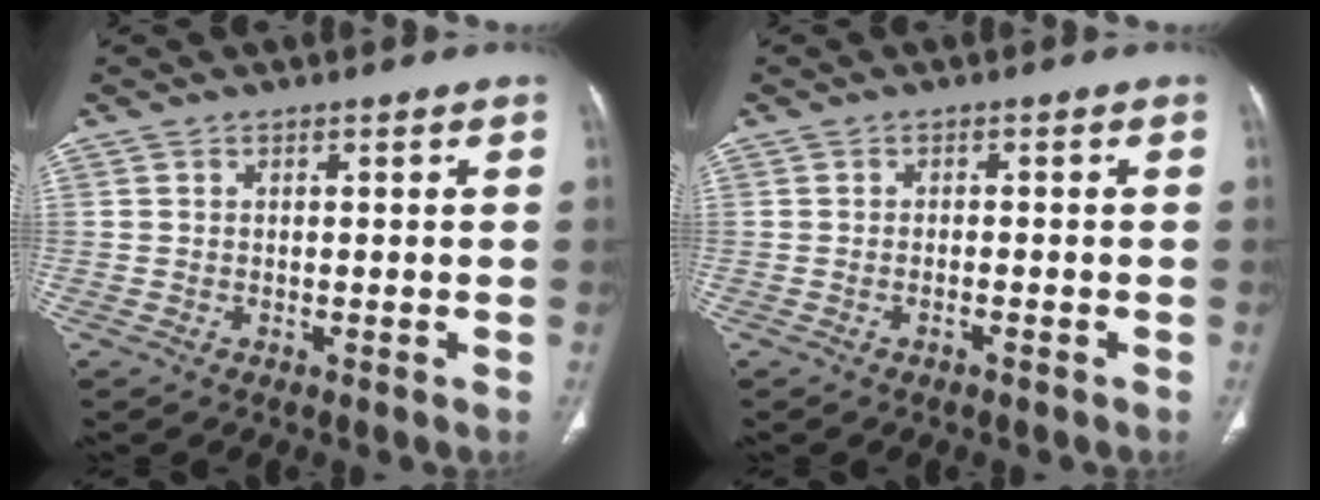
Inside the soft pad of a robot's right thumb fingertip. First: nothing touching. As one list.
[{"total": 1.3, "force": [-0.8, 0.3, 1.0], "torque": [-0.025, 0.011, -0.009]}]